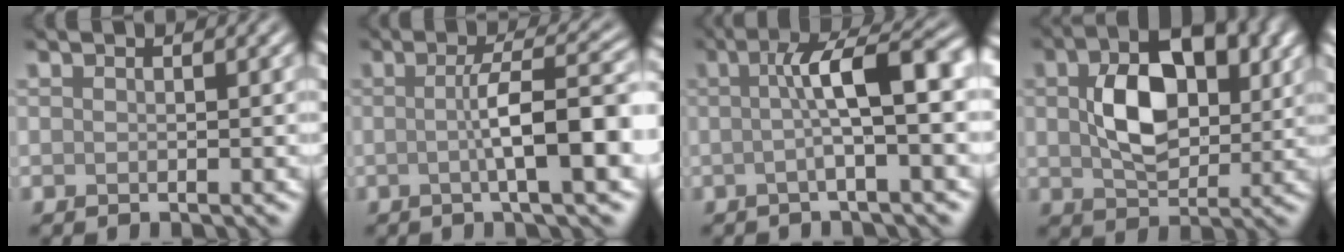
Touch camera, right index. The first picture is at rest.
{"total": 7.1, "force": [-0.5, 1.4, 7.0], "torque": [-0.106, 0.008, -0.009]}
{"total": 6.2, "force": [0.3, 1.1, 6.1], "torque": [-0.096, 0.014, -0.001]}
{"total": 8.2, "force": [1.5, 5.2, 6.2], "torque": [-0.110, 0.003, 0.027]}